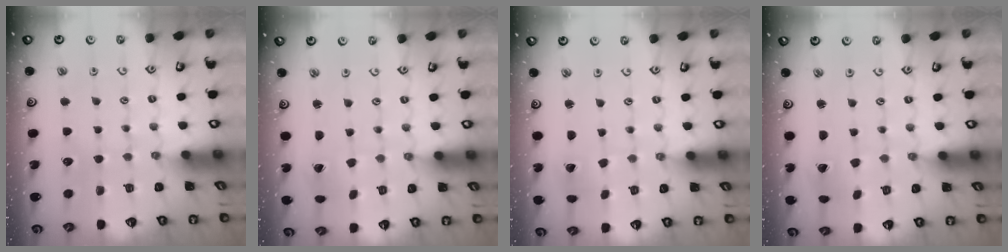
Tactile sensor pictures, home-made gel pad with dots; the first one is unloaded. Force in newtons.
{"total": 0.0}
{"total": 1.5, "press": 1.5, "slide": 0.2}
{"total": 0.8, "press": 0.8, "slide": 0.1}